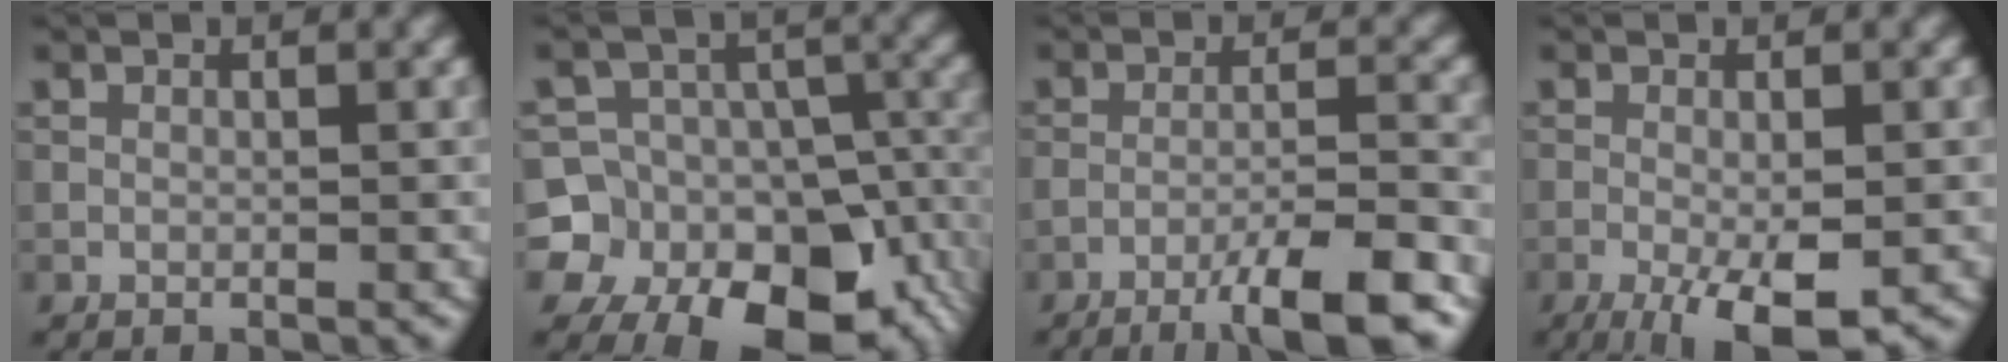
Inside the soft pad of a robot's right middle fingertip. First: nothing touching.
{"total": 18.1, "force": [-7.9, 14.8, 6.7], "torque": [-0.110, -0.032, -0.119]}
{"total": 6.6, "force": [-4.2, 0.8, 5.0], "torque": [-0.072, 0.006, -0.070]}
{"total": 6.1, "force": [-2.6, 1.7, 5.2], "torque": [-0.086, -0.009, -0.040]}